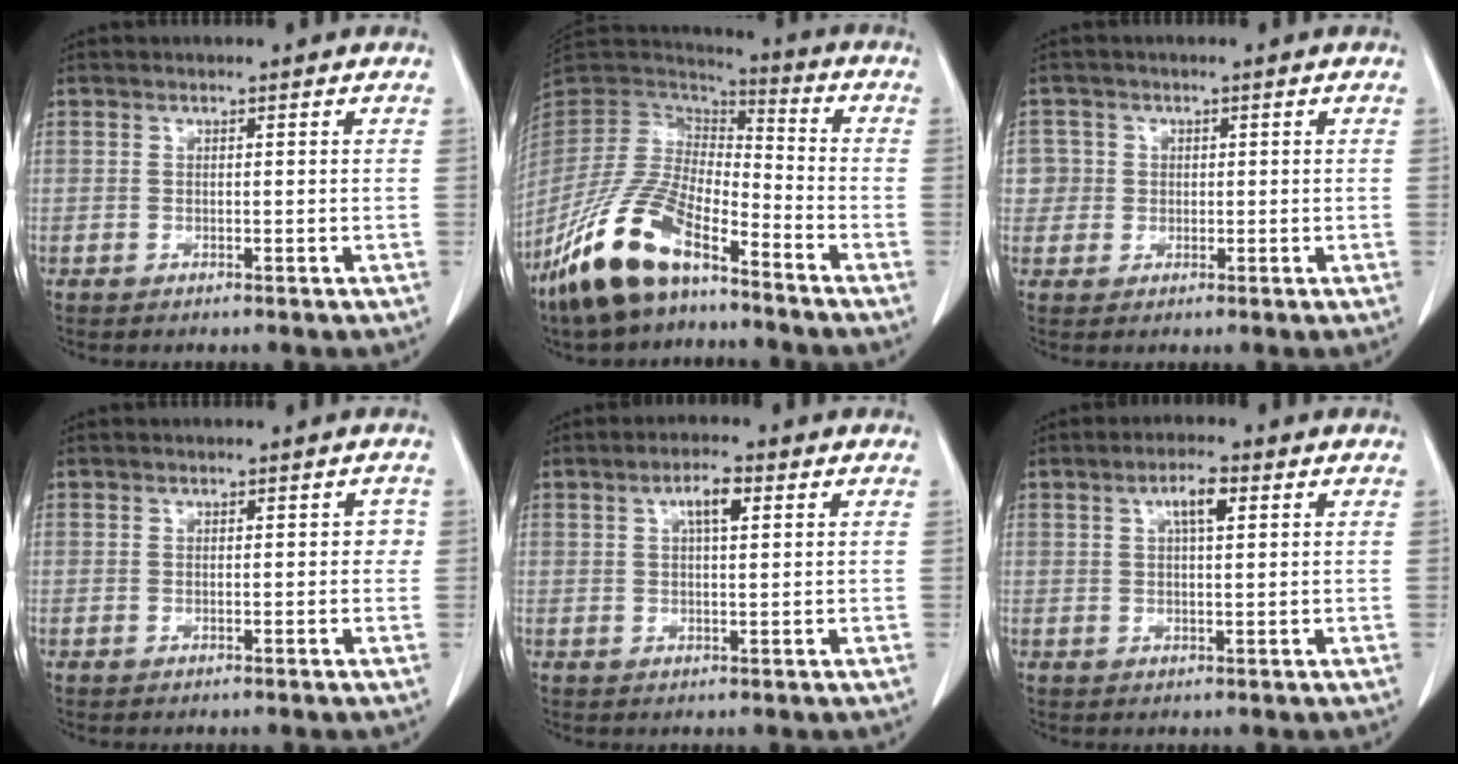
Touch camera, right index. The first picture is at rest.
{"total": 18.0, "force": [-11.8, 6.3, 12.0], "torque": [-0.255, -0.011, -0.228]}
{"total": 4.2, "force": [0.4, 4.2, 0.0], "torque": [0.011, 0.017, 0.009]}
{"total": 1.7, "force": [0.0, 1.0, 1.3], "torque": [-0.018, 0.016, -0.001]}
{"total": 4.3, "force": [1.6, 1.4, 3.8], "torque": [-0.074, 0.008, 0.030]}
{"total": 4.3, "force": [1.6, 1.3, 3.8], "torque": [-0.073, 0.007, 0.030]}